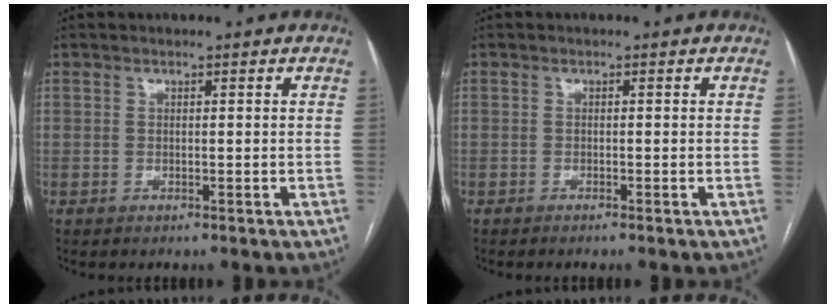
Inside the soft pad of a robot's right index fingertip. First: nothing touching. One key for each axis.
{"total": 0.5, "fx": -0.4, "fy": -0.1, "fz": 0.4, "tx": -0.010, "ty": 0.000, "tz": -0.008}